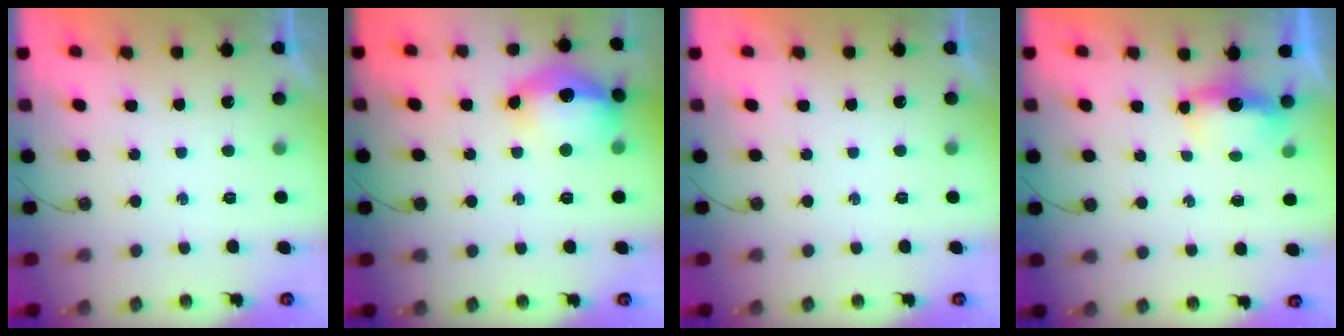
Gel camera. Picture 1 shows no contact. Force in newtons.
{"total": 16.0, "press": 15.9, "slide": 1.7}
{"total": 0.0}
{"total": 4.0, "press": 4.0, "slide": 0.5}